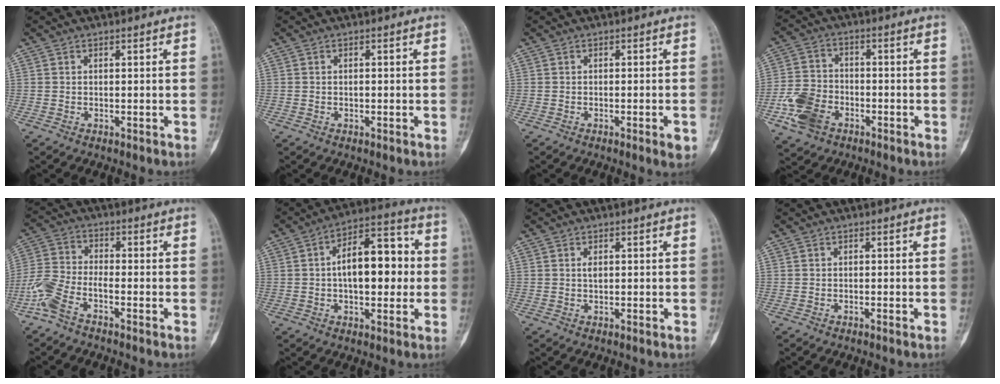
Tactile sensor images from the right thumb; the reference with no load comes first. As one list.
[{"total": 0.6, "force": [-0.1, 0.4, 0.4], "torque": [-0.003, 0.002, -0.002]}, {"total": 2.7, "force": [-1.2, 0.4, 2.4], "torque": [-0.034, -0.003, -0.017]}, {"total": 9.2, "force": [-4.1, 6.6, 5.0], "torque": [-0.090, 0.018, -0.077]}, {"total": 7.1, "force": [-4.4, 2.7, 4.8], "torque": [-0.118, 0.025, -0.103]}, {"total": 14.2, "force": [0.5, 7.4, 12.2], "torque": [-0.156, 0.032, 0.001]}, {"total": 1.0, "force": [0.1, 0.4, 0.9], "torque": [-0.017, -0.003, 0.001]}, {"total": 0.6, "force": [-0.5, 0.0, 0.4], "torque": [-0.010, 0.000, -0.005]}]